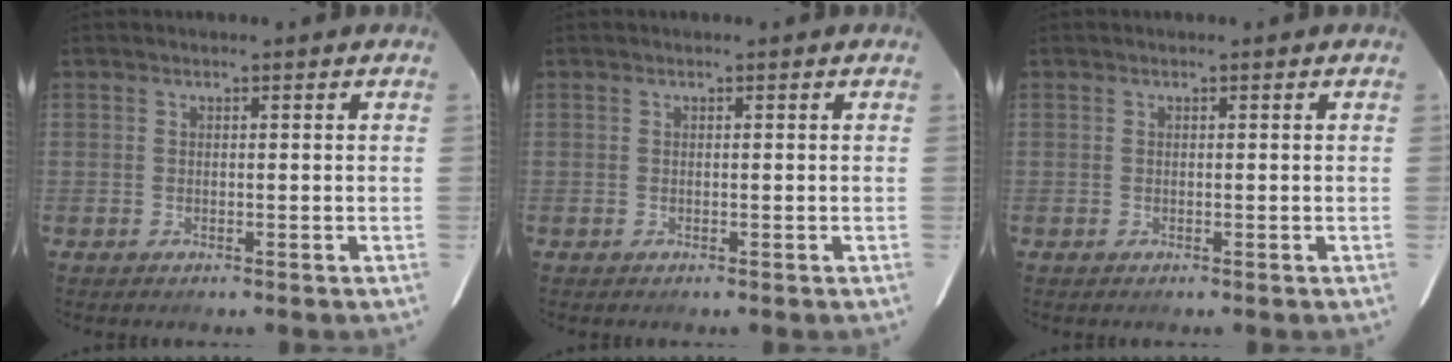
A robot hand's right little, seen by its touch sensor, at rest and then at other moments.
{"total": 0.0}
{"total": 0.0}